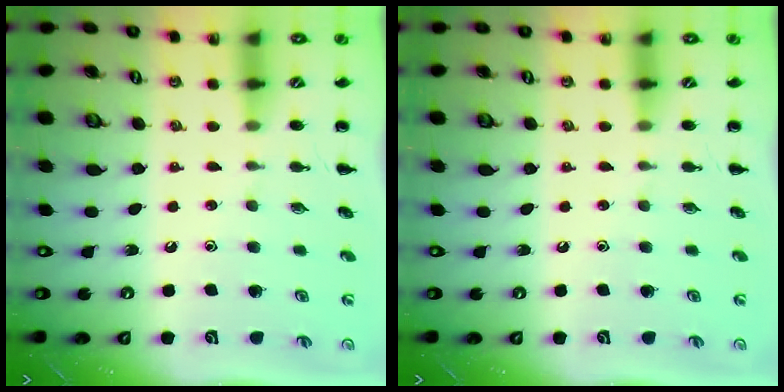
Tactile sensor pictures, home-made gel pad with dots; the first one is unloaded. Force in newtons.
{"total": 0.0}